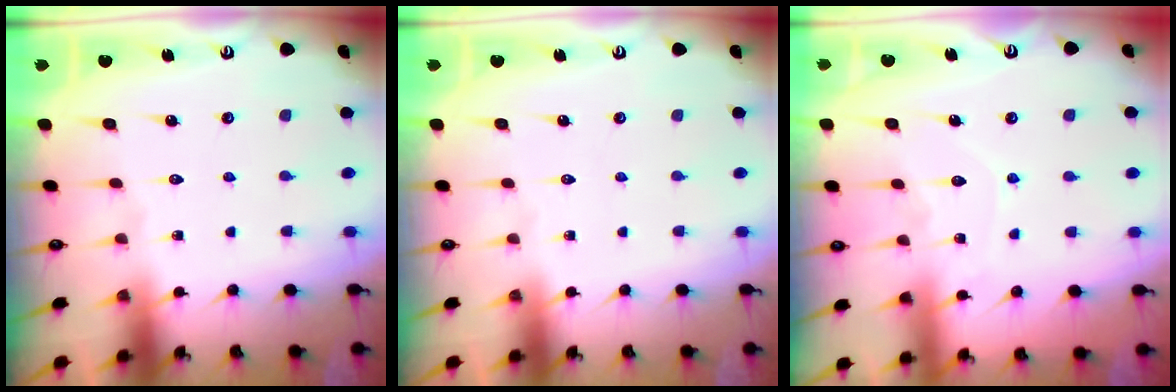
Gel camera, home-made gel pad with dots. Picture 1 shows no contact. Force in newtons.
{"total": 0.0}
{"total": 6.7, "press": 6.7, "slide": 0.7}